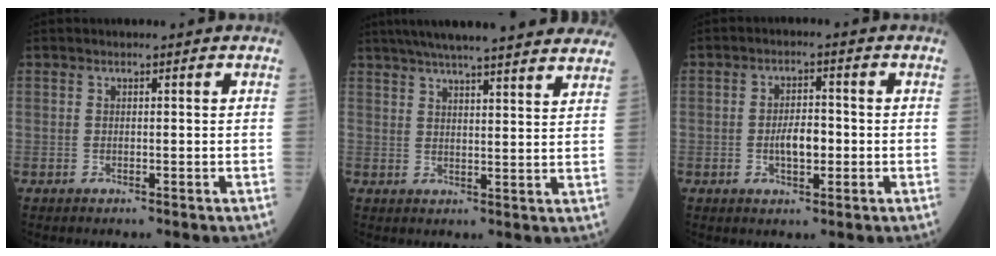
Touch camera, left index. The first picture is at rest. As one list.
[{"total": 23.1, "force": [20.2, 1.9, 11.2], "torque": [-0.174, 0.022, 0.261]}, {"total": 4.3, "force": [-1.0, 1.8, 3.7], "torque": [-0.069, 0.004, -0.019]}]